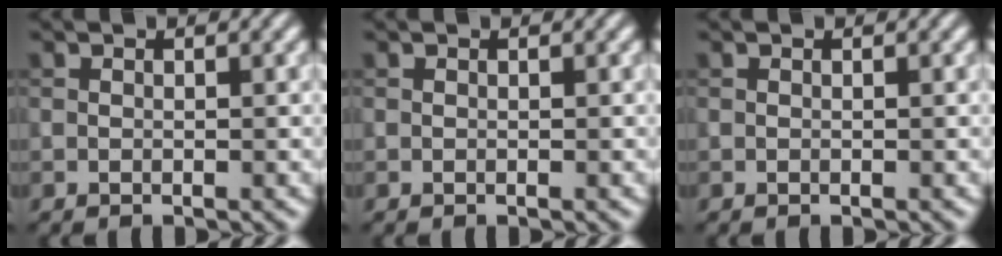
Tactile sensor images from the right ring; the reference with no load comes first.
{"total": 0.0}
{"total": 0.0}